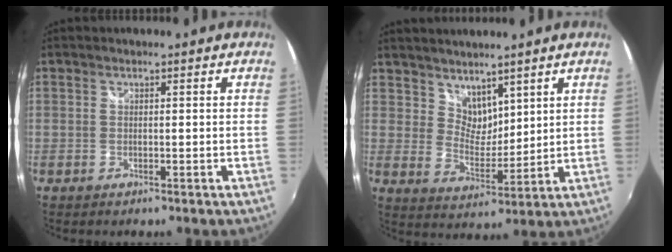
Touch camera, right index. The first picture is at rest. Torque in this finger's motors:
{"motor_torque": [-0.05, 0.02, -0.01, 0.00]}